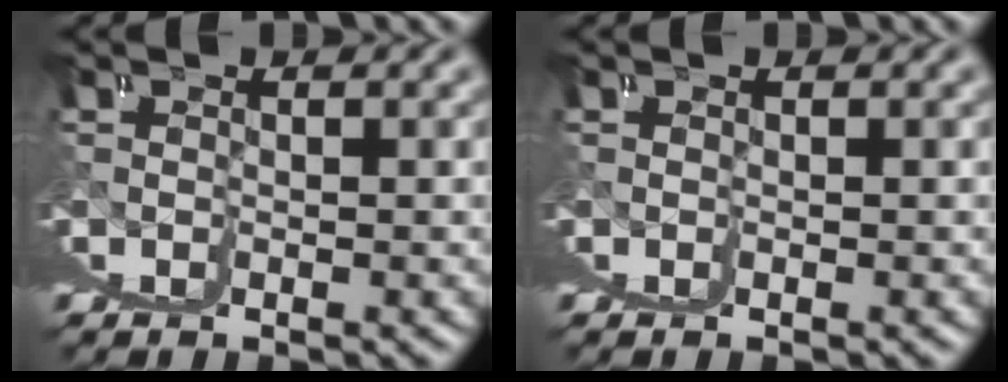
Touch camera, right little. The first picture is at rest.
{"total": 0.0}